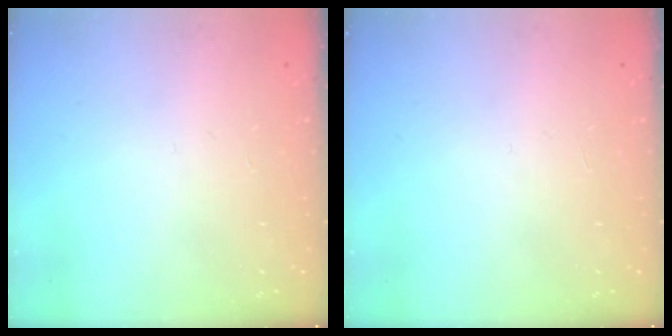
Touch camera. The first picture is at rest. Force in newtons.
{"total": 0.0}